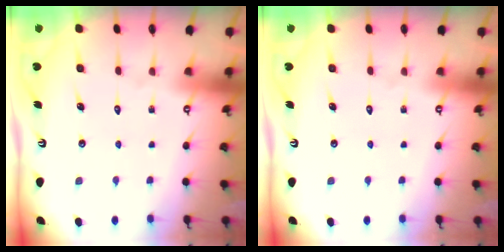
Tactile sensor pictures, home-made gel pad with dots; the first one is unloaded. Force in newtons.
{"total": 0.0}